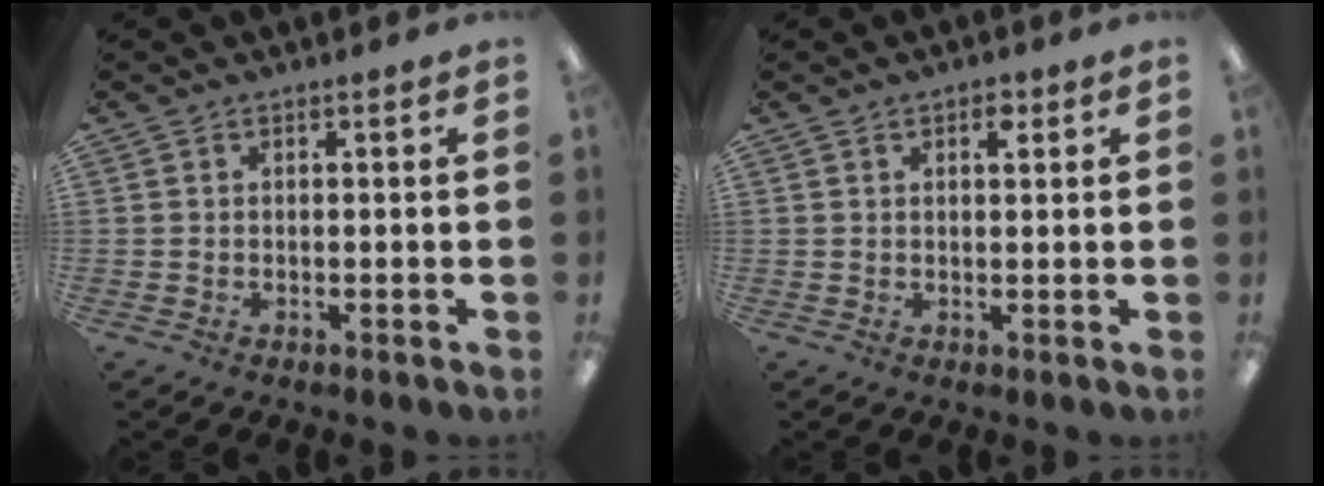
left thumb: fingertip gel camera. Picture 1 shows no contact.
{"total": 2.4, "force": [1.4, 1.1, 1.6], "torque": [-0.010, -0.008, 0.019]}